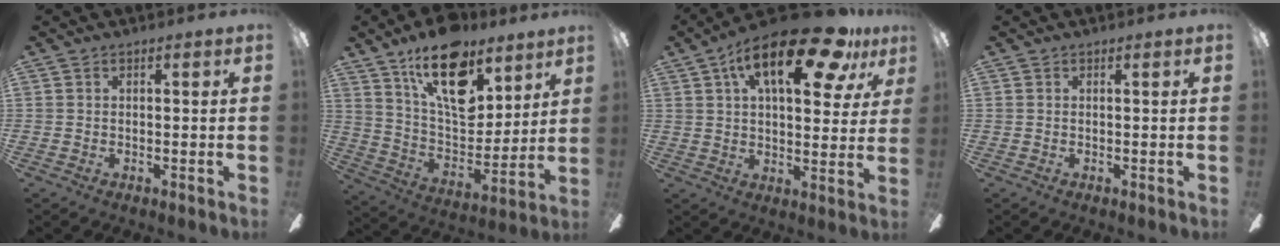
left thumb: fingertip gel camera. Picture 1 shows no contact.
{"total": 21.4, "force": [13.2, 10.9, 12.9], "torque": [-0.203, -0.070, 0.233]}
{"total": 21.4, "force": [11.2, 8.3, 16.2], "torque": [-0.250, -0.037, 0.176]}
{"total": 0.0}